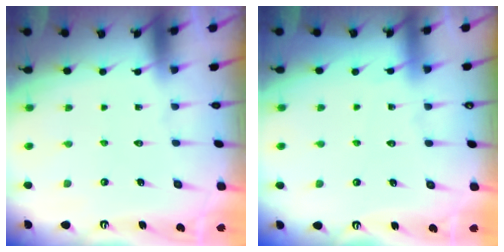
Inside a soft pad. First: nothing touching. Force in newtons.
{"total": 2.6, "press": 2.6, "slide": 0.5}